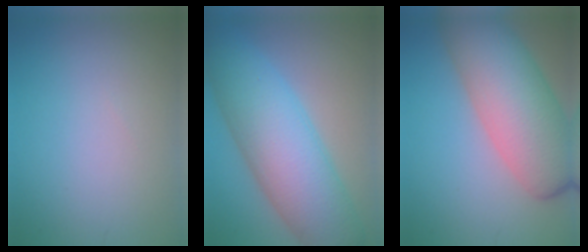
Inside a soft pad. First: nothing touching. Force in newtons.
{"total": 11.3, "press": 11.2, "slide": 0.1}
{"total": 10.6, "press": 10.6, "slide": 0.4}